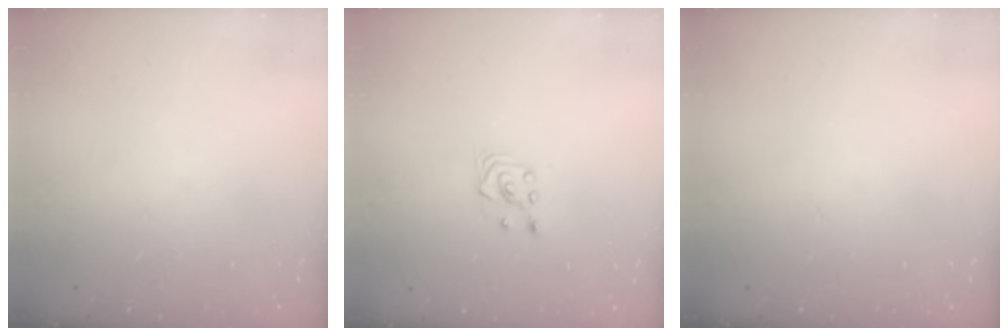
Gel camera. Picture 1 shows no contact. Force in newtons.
{"total": 3.4, "press": 3.0, "slide": 1.6}
{"total": 0.0}